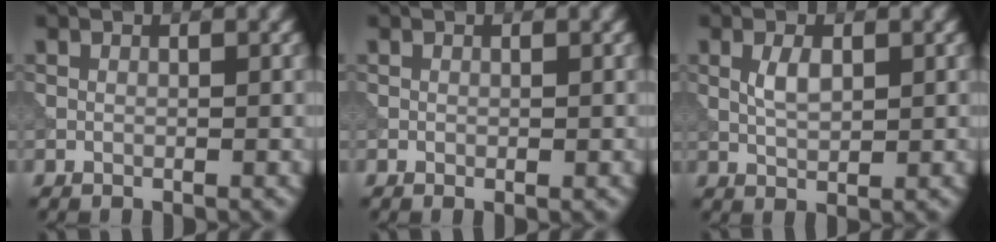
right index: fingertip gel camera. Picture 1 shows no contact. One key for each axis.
{"total": 0.0}
{"total": 1.9, "fx": 0.4, "fy": 0.9, "fz": 1.7, "tx": -0.038, "ty": -0.001, "tz": 0.010}